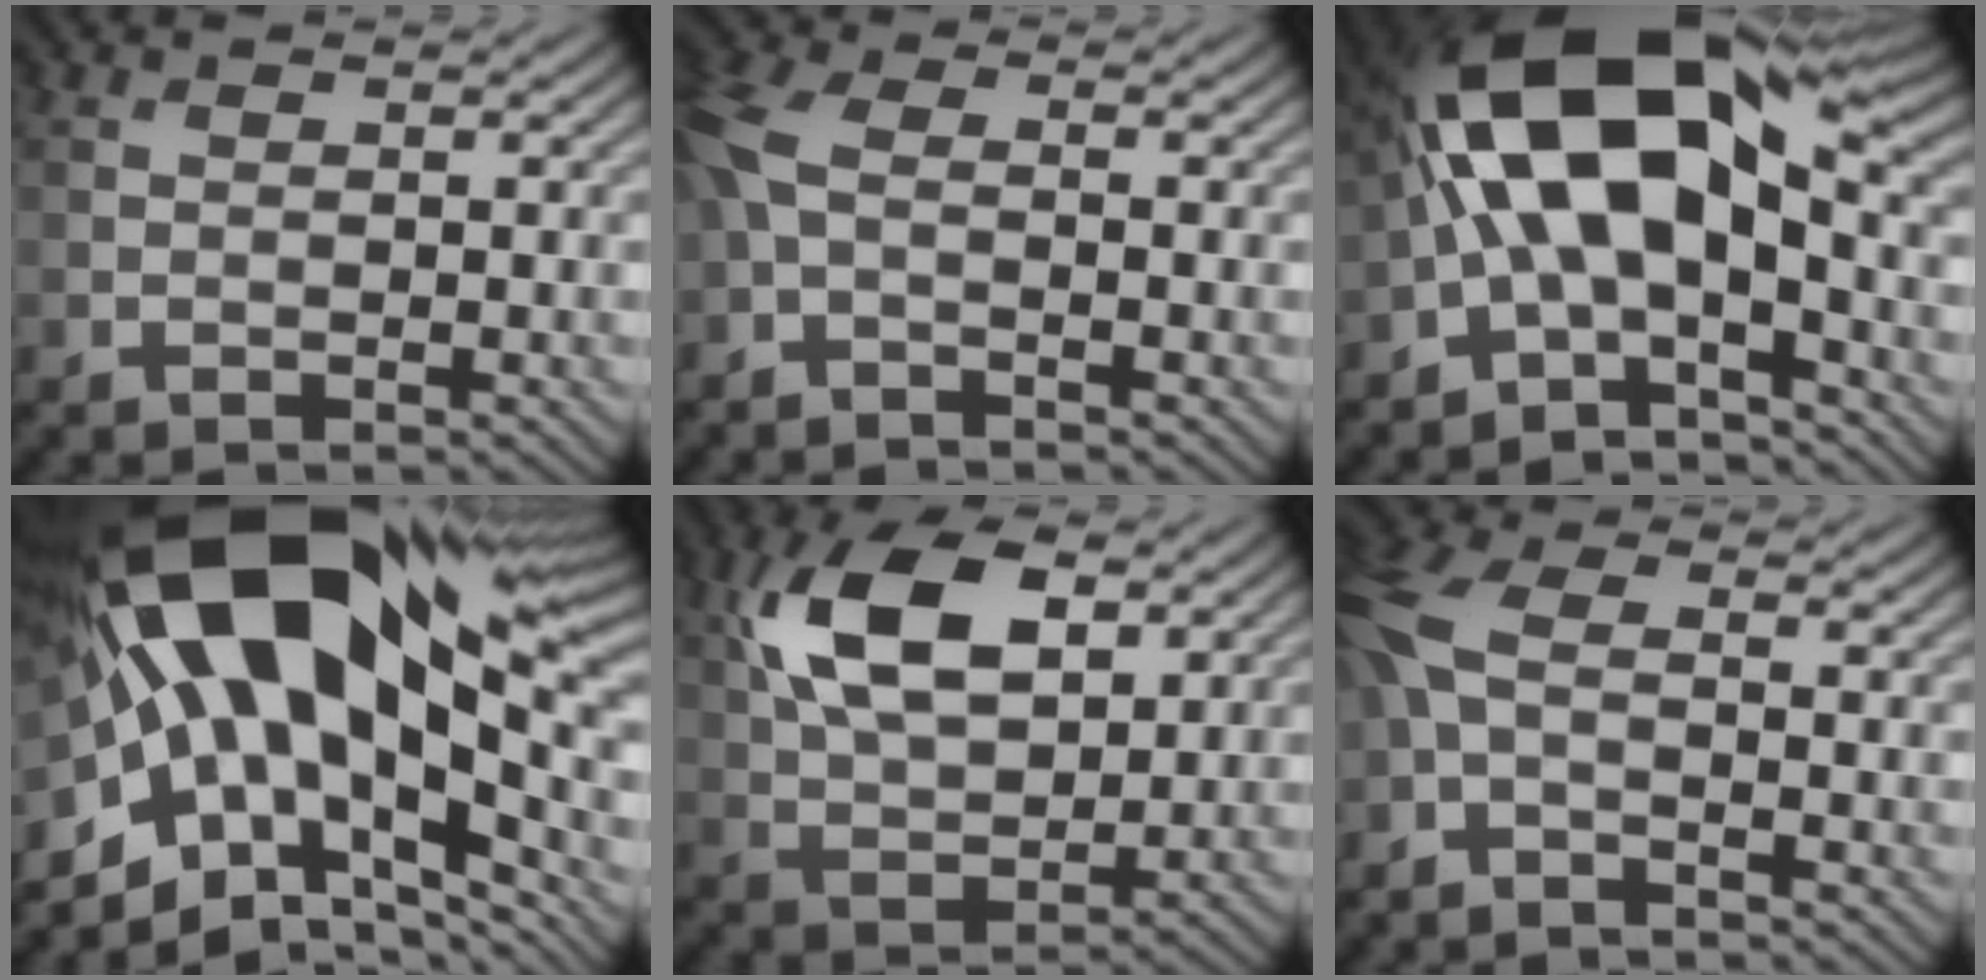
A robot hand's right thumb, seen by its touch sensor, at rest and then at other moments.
{"total": 5.4, "force": [-1.2, 2.7, 4.5], "torque": [-0.123, 0.004, -0.038]}
{"total": 17.1, "force": [0.1, 7.8, 15.2], "torque": [-0.274, 0.023, -0.016]}
{"total": 22.0, "force": [2.0, 11.8, 18.5], "torque": [-0.377, -0.018, 0.048]}
{"total": 12.1, "force": [4.4, 6.4, 9.2], "torque": [-0.198, 0.015, 0.082]}
{"total": 6.0, "force": [-1.7, 2.8, 5.1], "torque": [-0.133, 0.002, -0.049]}